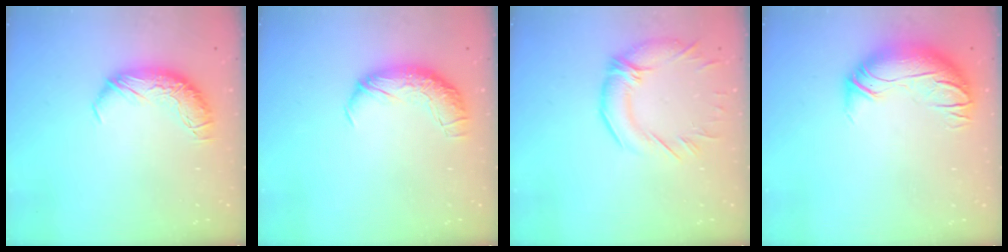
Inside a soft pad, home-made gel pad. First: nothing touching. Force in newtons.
{"total": 2.3, "press": 1.1, "slide": 2.1}
{"total": 3.0, "press": 2.0, "slide": 2.3}
{"total": 3.0, "press": 0.4, "slide": 2.9}